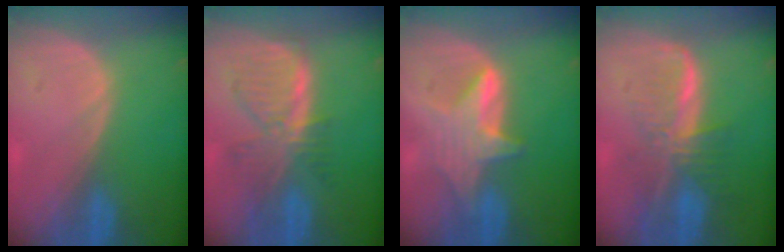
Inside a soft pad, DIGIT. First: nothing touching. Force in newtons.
{"total": 7.5, "press": 6.8, "slide": 3.1}
{"total": 5.9, "press": 5.9, "slide": 0.5}
{"total": 8.1, "press": 6.9, "slide": 4.2}